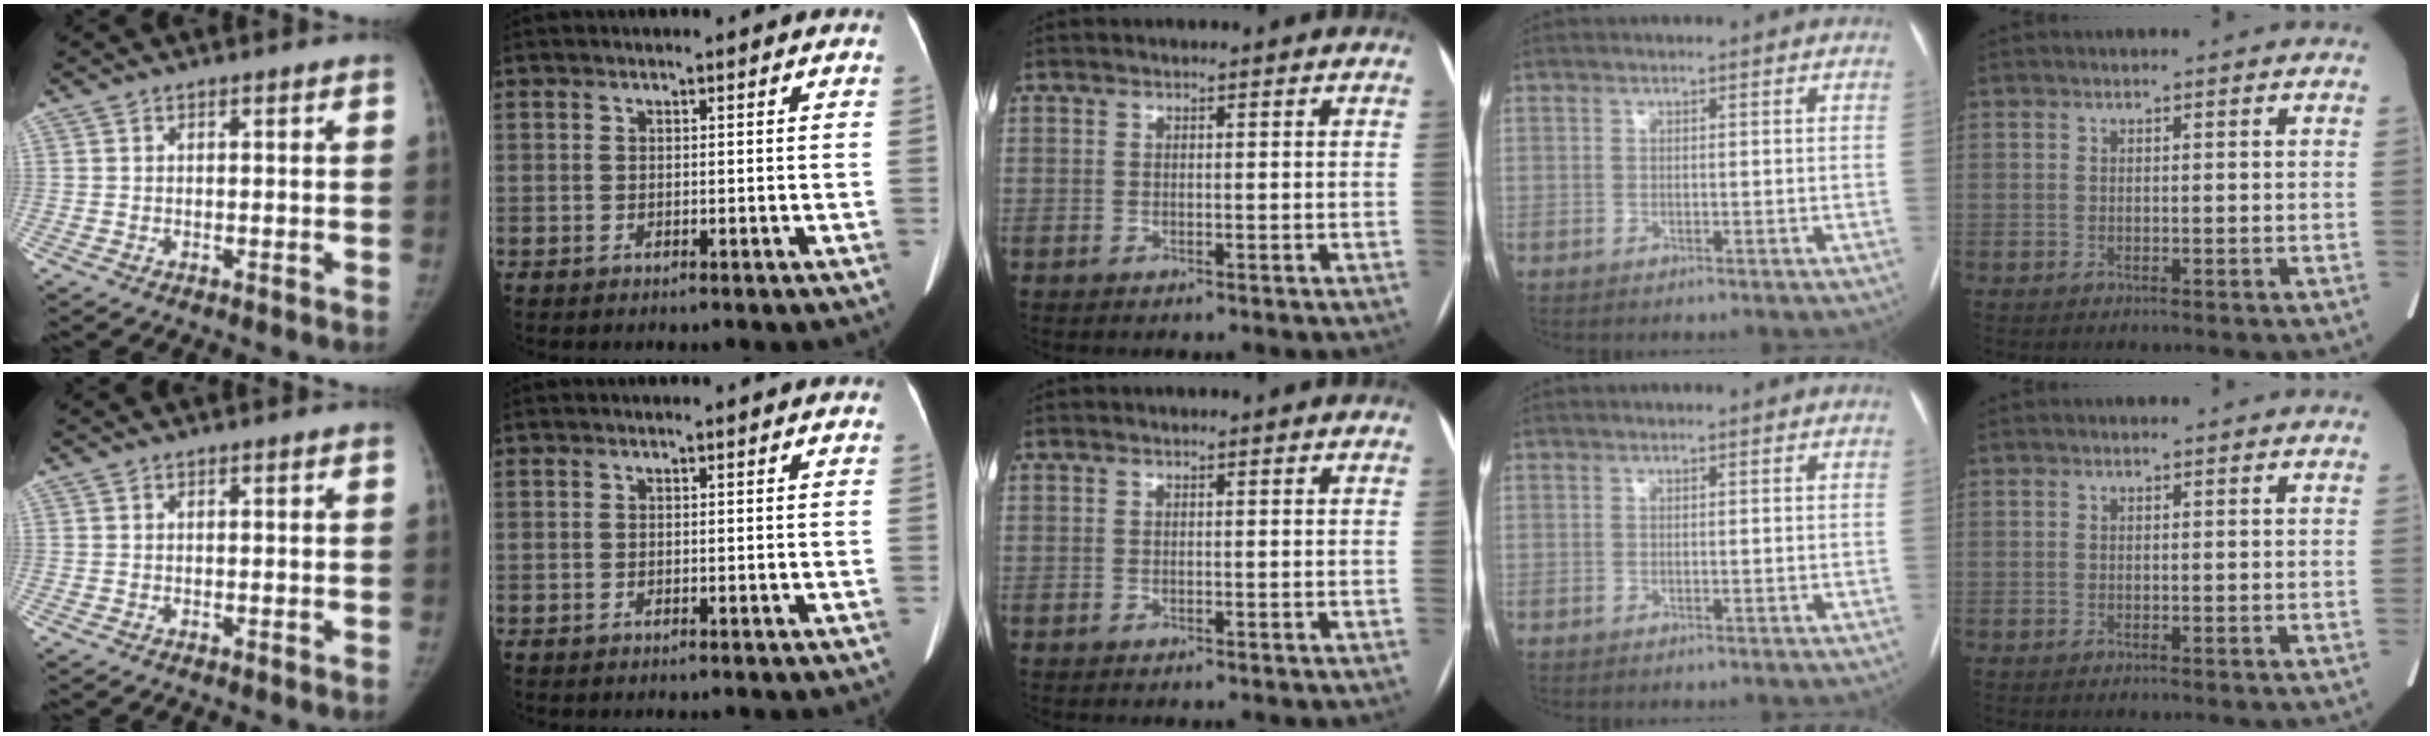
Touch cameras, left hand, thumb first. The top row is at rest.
{}